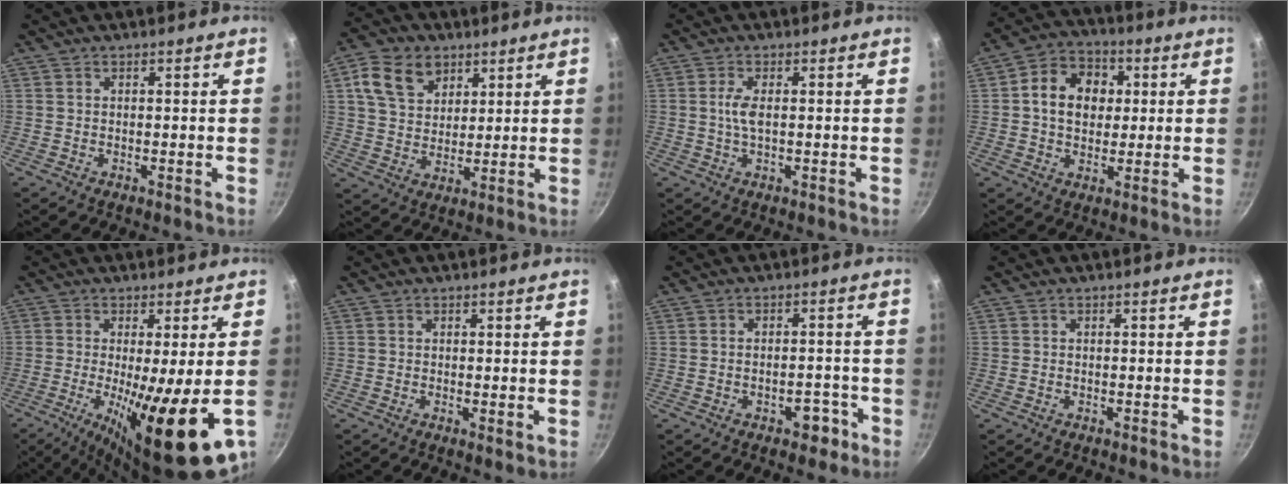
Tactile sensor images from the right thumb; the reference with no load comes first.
{"total": 11.0, "force": [5.1, 8.0, 5.7], "torque": [-0.080, -0.008, 0.088]}
{"total": 3.2, "force": [0.2, 1.0, 3.0], "torque": [-0.069, 0.002, 0.002]}
{"total": 11.1, "force": [1.6, 8.8, 6.5], "torque": [-0.080, 0.014, 0.012]}
{"total": 16.3, "force": [-3.6, 2.7, 15.7], "torque": [-0.259, -0.022, -0.047]}
{"total": 1.0, "force": [0.2, 0.3, 0.9], "torque": [-0.016, -0.007, 0.000]}
{"total": 4.5, "force": [-2.5, 2.5, 2.9], "torque": [-0.018, 0.020, -0.028]}
{"total": 0.0}